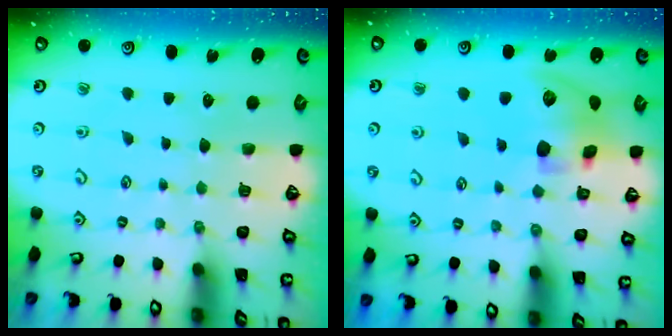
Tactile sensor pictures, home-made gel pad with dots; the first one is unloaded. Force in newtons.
{"total": 13.7, "press": 13.5, "slide": 2.0}